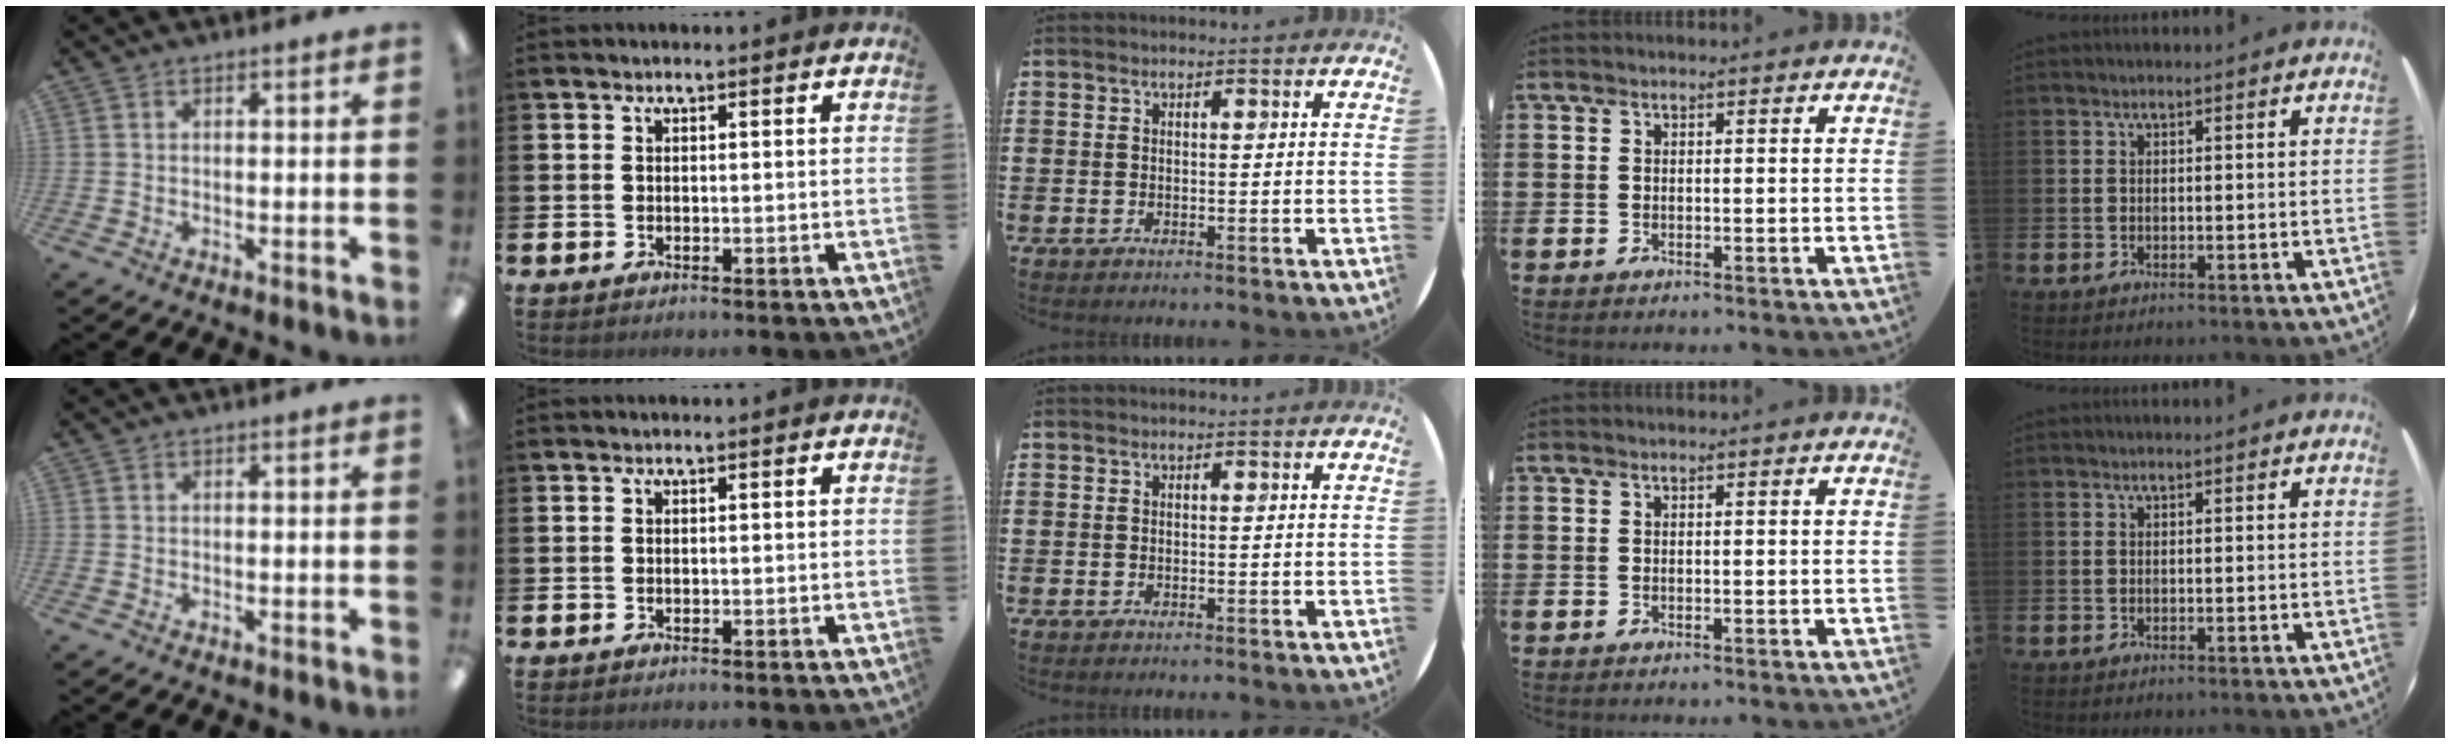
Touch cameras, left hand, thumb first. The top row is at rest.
{}